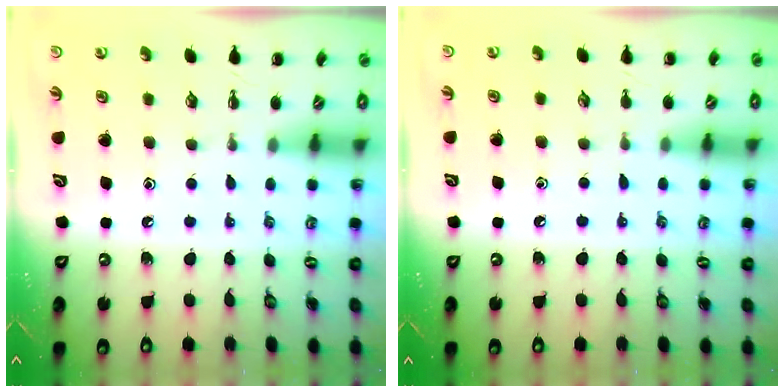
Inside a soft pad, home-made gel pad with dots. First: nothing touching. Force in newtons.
{"total": 3.8, "press": 3.6, "slide": 1.3}